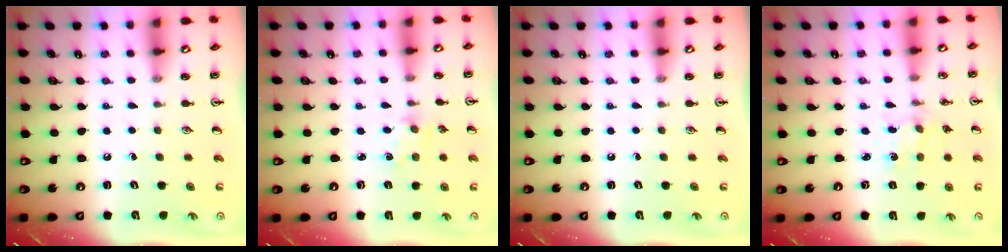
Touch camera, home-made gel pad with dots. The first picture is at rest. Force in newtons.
{"total": 1.2, "press": 1.2, "slide": 0.2}
{"total": 0.0}
{"total": 0.7, "press": 0.7, "slide": 0.1}